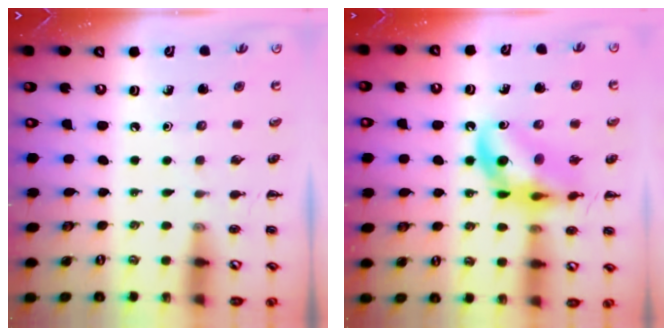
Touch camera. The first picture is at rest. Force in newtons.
{"total": 15.6, "press": 15.1, "slide": 3.8}